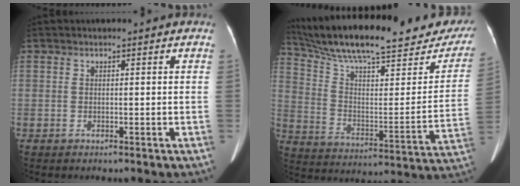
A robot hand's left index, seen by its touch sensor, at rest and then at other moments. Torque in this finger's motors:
{"motor_torque": [0.52, -1.62, 0.28, 0.20]}